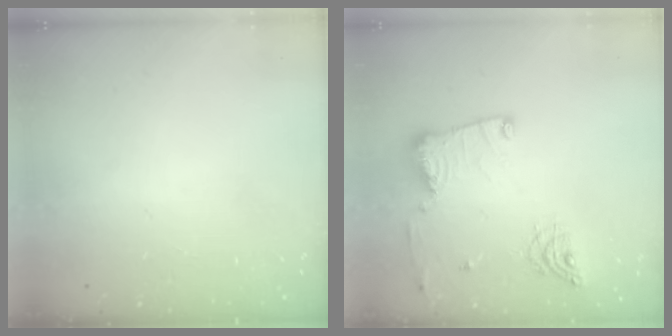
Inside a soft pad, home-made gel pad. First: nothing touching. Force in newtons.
{"total": 13.9, "press": 13.9, "slide": 0.8}